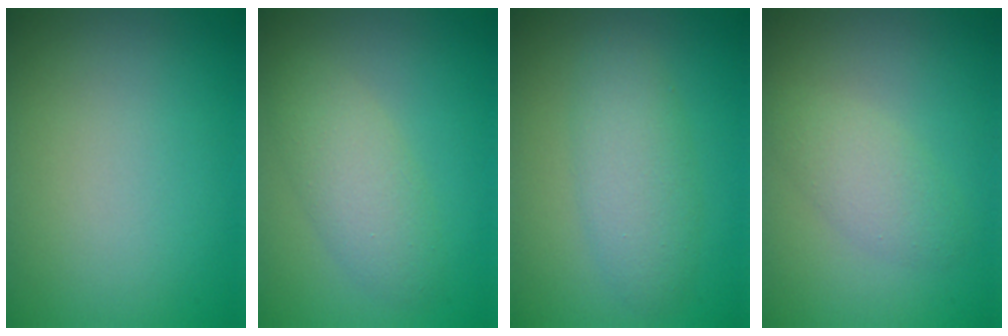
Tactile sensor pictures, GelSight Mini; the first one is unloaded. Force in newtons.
{"total": 3.3, "press": 3.3, "slide": 0.2}
{"total": 3.5, "press": 3.5, "slide": 0.2}
{"total": 2.2, "press": 2.2, "slide": 0.2}